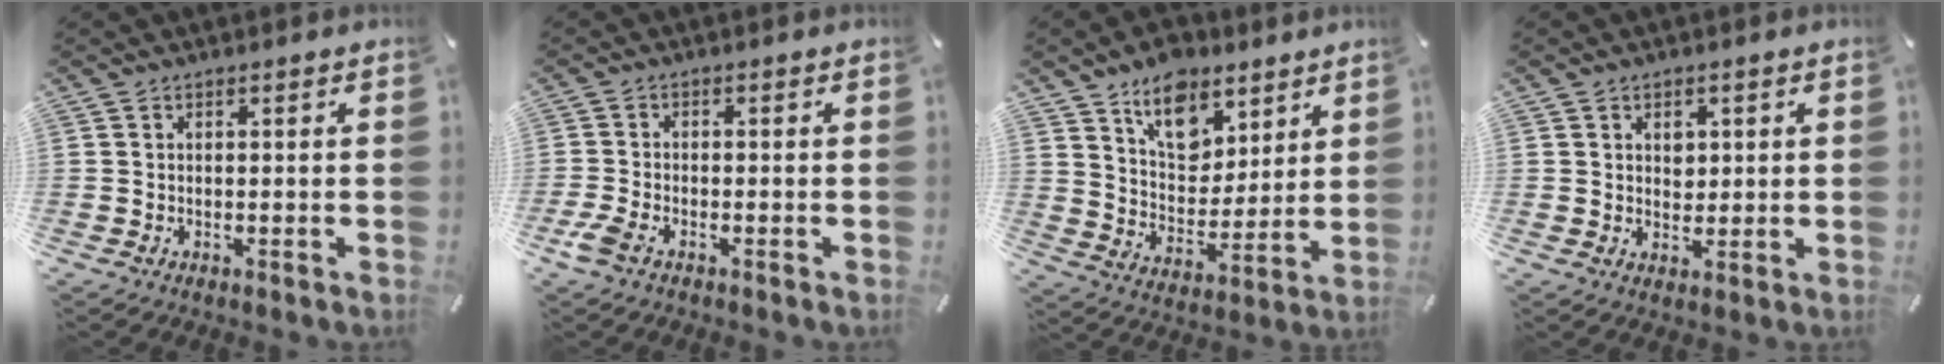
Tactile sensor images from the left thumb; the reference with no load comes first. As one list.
[{"total": 3.7, "force": [-2.3, 1.6, 2.3], "torque": [-0.064, 0.000, -0.049]}, {"total": 13.0, "force": [8.3, 8.7, 5.0], "torque": [-0.072, -0.055, 0.153]}, {"total": 3.2, "force": [0.9, 2.8, 1.3], "torque": [0.001, -0.008, 0.009]}]